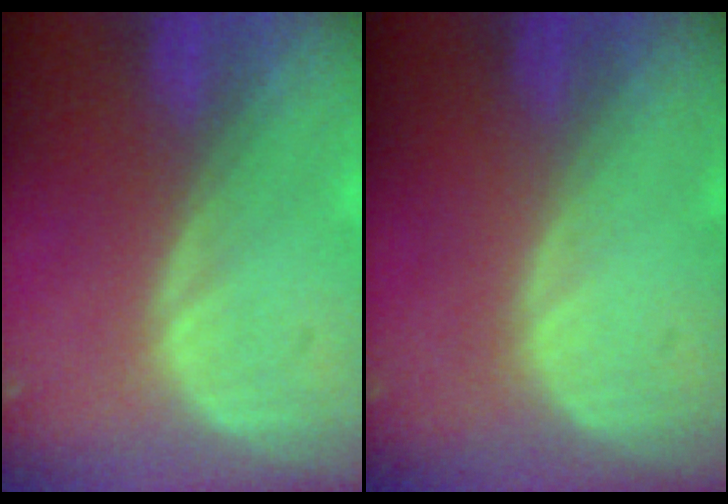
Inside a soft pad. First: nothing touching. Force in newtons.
{"total": 0.0}